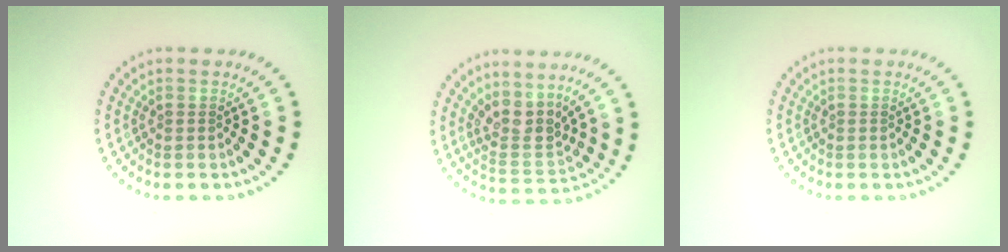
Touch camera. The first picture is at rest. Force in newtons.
{"total": 3.3, "press": 2.5, "slide": 2.1}
{"total": 0.0}